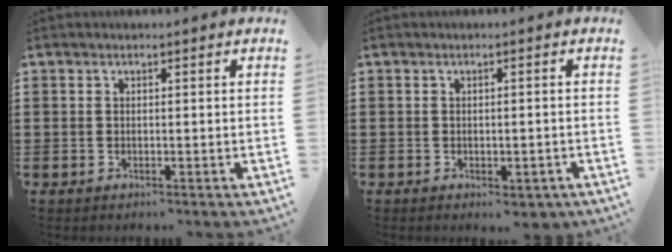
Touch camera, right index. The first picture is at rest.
{"total": 1.2, "force": [-0.9, 0.3, 0.7], "torque": [-0.016, -0.001, -0.019]}